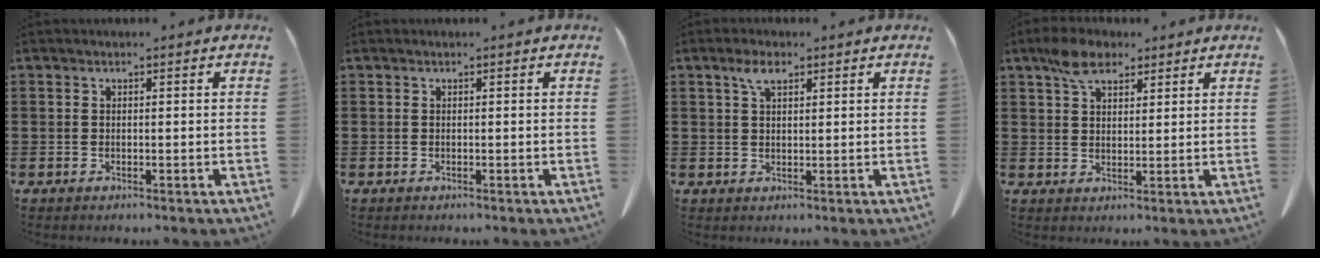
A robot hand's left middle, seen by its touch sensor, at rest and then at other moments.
{"total": 0.0}
{"total": 3.3, "force": [1.9, 1.4, 2.3], "torque": [-0.053, 0.005, 0.034]}
{"total": 5.4, "force": [3.9, 2.7, 2.6], "torque": [-0.055, 0.006, 0.072]}